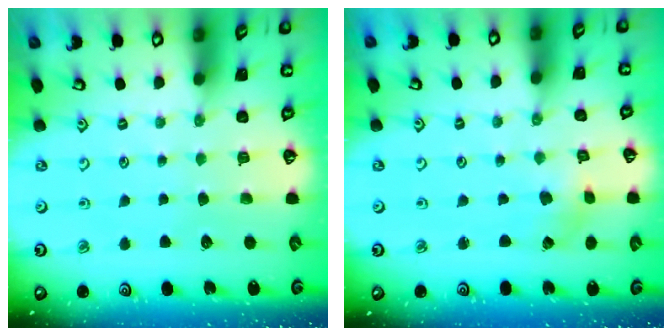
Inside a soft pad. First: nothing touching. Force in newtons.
{"total": 1.7, "press": 1.7, "slide": 0.3}